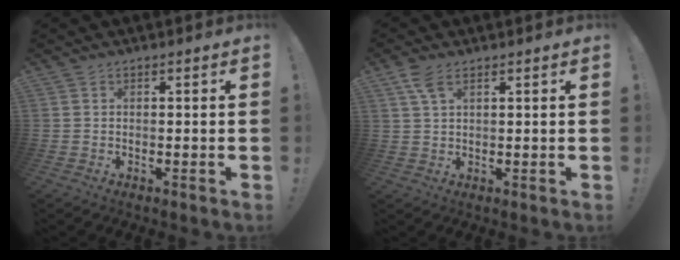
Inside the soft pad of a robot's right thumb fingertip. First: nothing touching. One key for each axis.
{"total": 5.0, "fx": 2.9, "fy": 2.2, "fz": 3.5, "tx": -0.072, "ty": -0.006, "tz": 0.055}